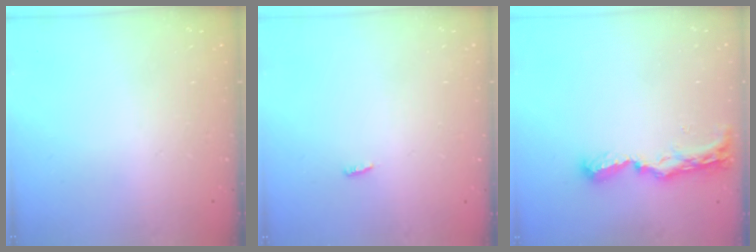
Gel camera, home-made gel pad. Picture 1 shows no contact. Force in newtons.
{"total": 2.8, "press": 2.7, "slide": 0.8}
{"total": 8.7, "press": 8.7, "slide": 0.3}